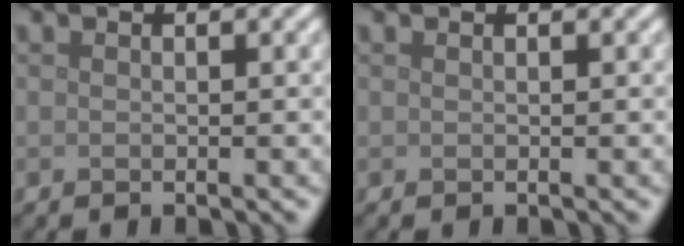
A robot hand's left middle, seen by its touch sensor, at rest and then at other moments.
{"total": 0.0}